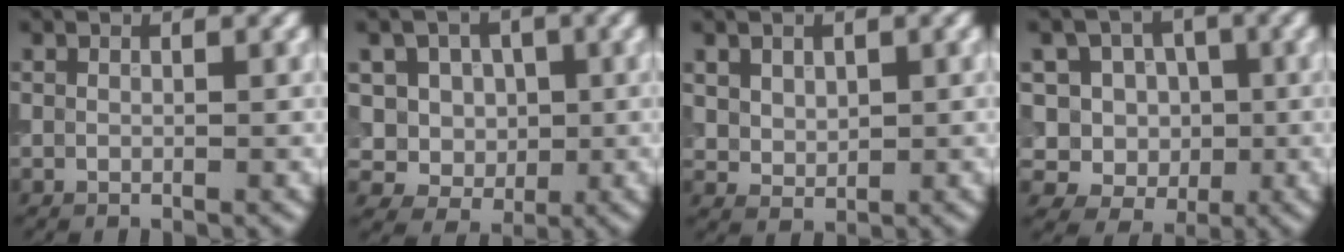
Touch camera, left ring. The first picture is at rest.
{"total": 5.5, "force": [1.6, 4.6, 2.5], "torque": [-0.035, 0.002, 0.019]}
{"total": 2.0, "force": [0.9, 1.5, 1.0], "torque": [-0.023, -0.003, 0.019]}
{"total": 7.3, "force": [1.8, 6.4, 3.1], "torque": [-0.038, 0.014, 0.001]}